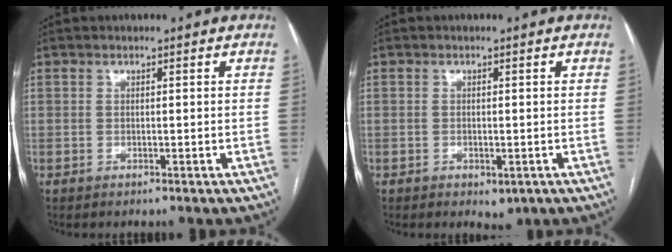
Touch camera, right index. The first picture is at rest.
{"total": 2.2, "force": [-1.0, 1.5, 1.4], "torque": [-0.012, -0.001, -0.002]}